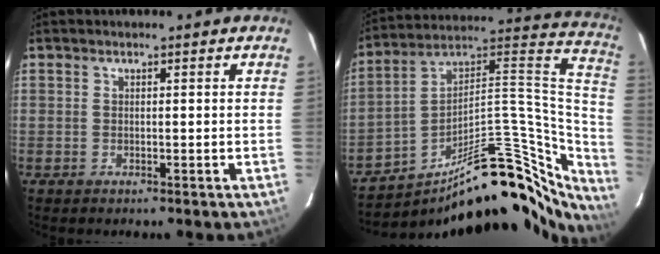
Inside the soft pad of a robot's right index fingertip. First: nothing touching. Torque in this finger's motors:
{"motor_torque": [0.27, -0.86, 0.42, 0.07]}